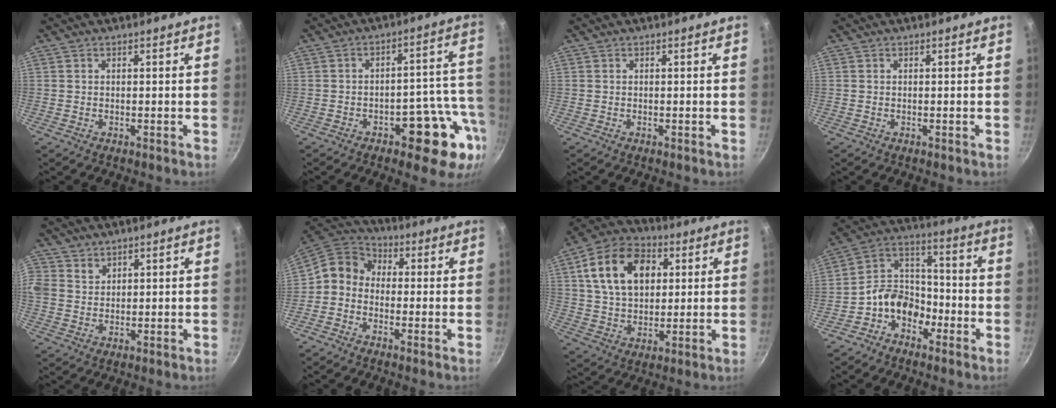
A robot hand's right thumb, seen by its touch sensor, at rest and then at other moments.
{"total": 12.7, "force": [-5.2, 6.1, 9.8], "torque": [-0.066, 0.050, -0.065]}
{"total": 0.0}
{"total": 0.0}
{"total": 5.6, "force": [2.8, 4.4, 2.0], "torque": [-0.033, 0.006, 0.059]}
{"total": 7.6, "force": [-1.4, 6.3, 3.9], "torque": [-0.061, 0.038, -0.055]}
{"total": 16.4, "force": [4.6, 11.3, 11.0], "torque": [-0.168, 0.006, 0.069]}
{"total": 10.3, "force": [-5.2, 7.4, 4.9], "torque": [-0.048, 0.064, -0.114]}